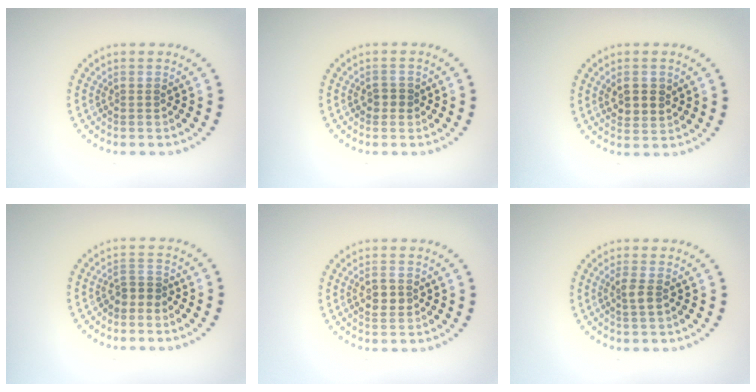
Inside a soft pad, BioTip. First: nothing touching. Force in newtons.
{"total": 1.2, "press": 1.2, "slide": 0.4}
{"total": 2.7, "press": 2.6, "slide": 0.6}
{"total": 1.3, "press": 1.0, "slide": 0.8}
{"total": 2.1, "press": 2.1, "slide": 0.3}
{"total": 1.5, "press": 1.4, "slide": 0.6}